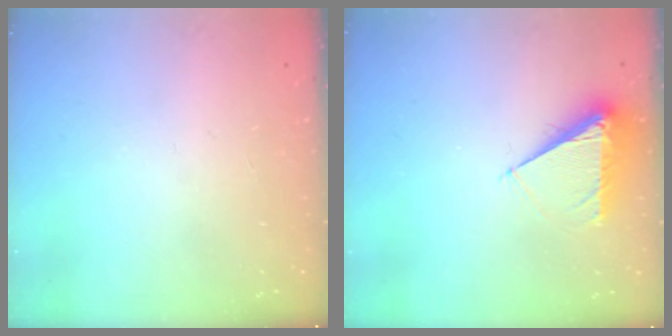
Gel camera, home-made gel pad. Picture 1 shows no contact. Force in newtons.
{"total": 7.4, "press": 7.3, "slide": 1.0}